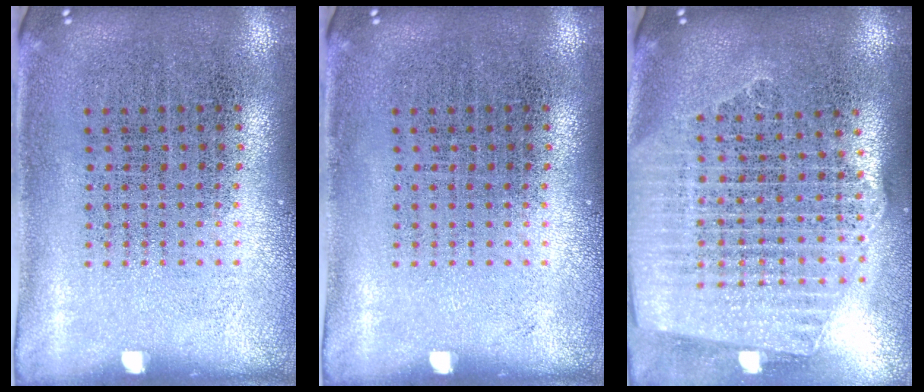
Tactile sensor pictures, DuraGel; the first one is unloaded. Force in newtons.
{"total": 0.0}
{"total": 2.4, "press": 2.2, "slide": 1.2}